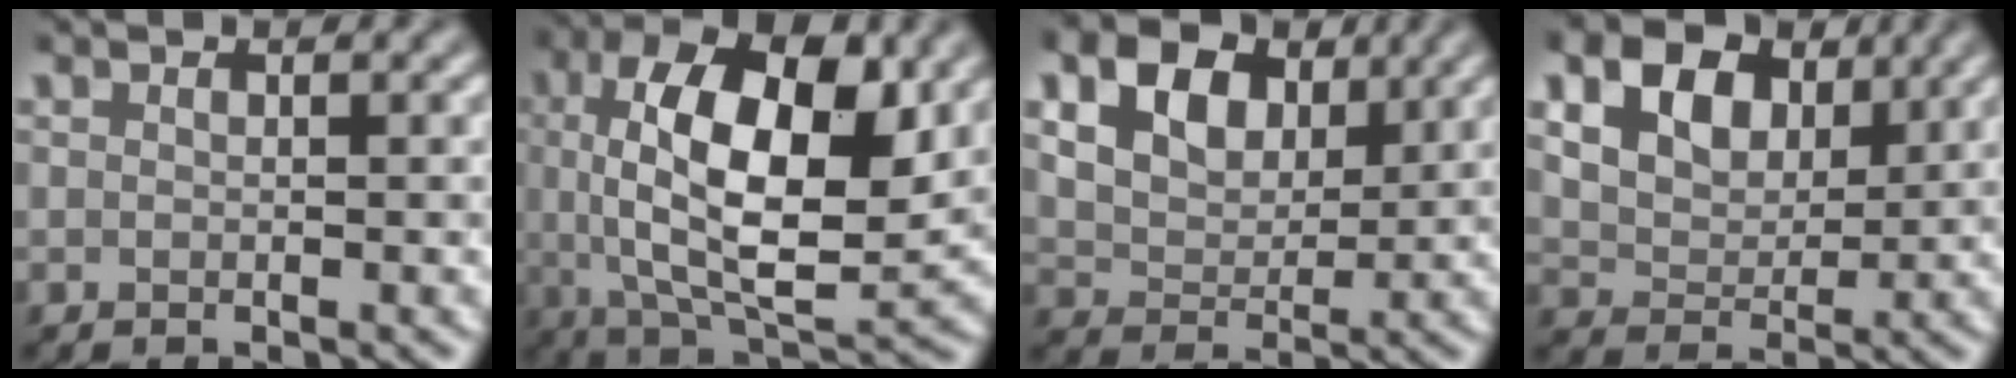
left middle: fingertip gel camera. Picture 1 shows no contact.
{"total": 12.9, "force": [2.7, 6.0, 11.2], "torque": [-0.191, 0.005, 0.041]}
{"total": 9.5, "force": [4.4, 6.5, 5.5], "torque": [-0.113, 0.027, 0.068]}
{"total": 10.6, "force": [5.0, 7.2, 5.9], "torque": [-0.116, 0.030, 0.078]}